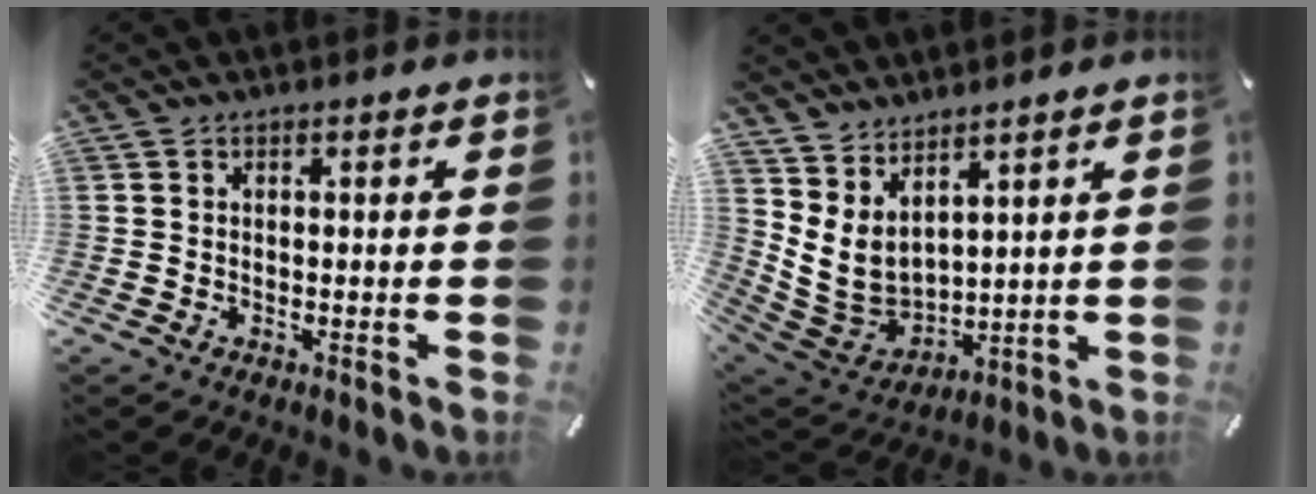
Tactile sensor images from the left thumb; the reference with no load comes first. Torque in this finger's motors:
{"motor_torque": [0.46, 0.39, 0.95, -1.01, 0.33]}